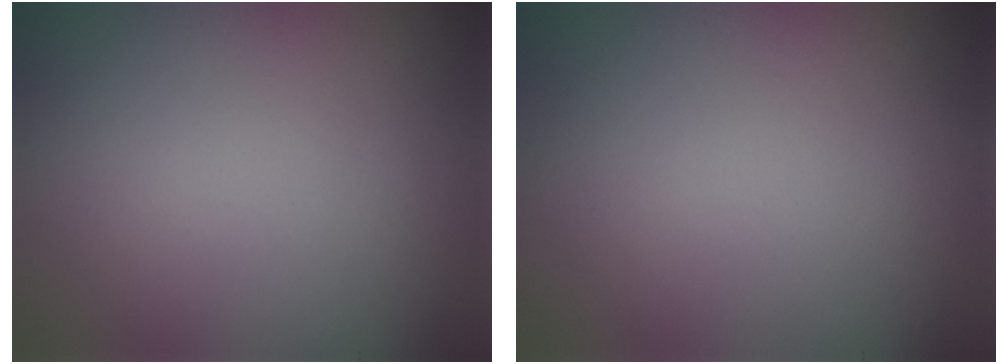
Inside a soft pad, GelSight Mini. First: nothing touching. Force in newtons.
{"total": 0.0}